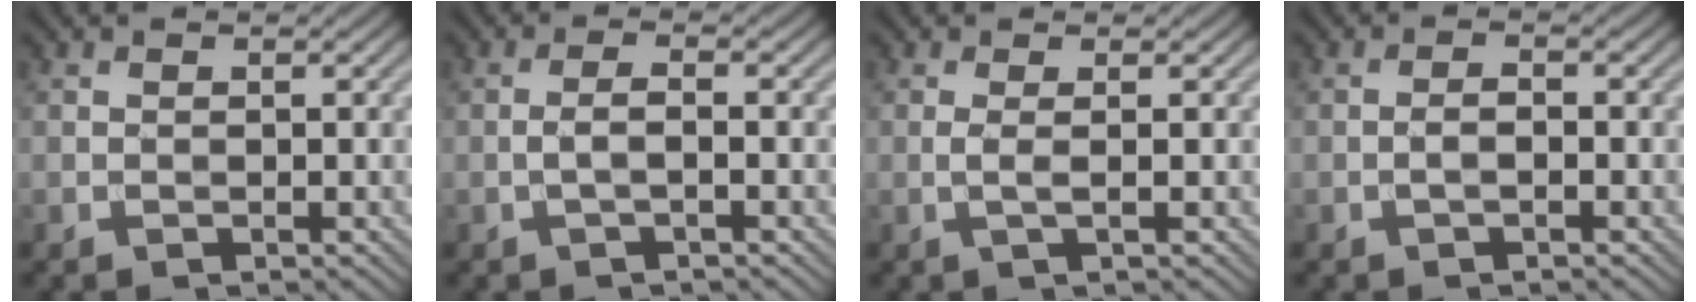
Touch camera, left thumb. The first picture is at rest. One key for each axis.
{"total": 1.9, "fx": -0.6, "fy": 0.3, "fz": 1.7, "tx": -0.035, "ty": 0.007, "tz": -0.017}
{"total": 1.7, "fx": 0.1, "fy": 0.3, "fz": 1.7, "tx": -0.035, "ty": 0.004, "tz": -0.005}
{"total": 1.4, "fx": -0.6, "fy": 0.4, "fz": 1.2, "tx": -0.022, "ty": 0.004, "tz": -0.014}